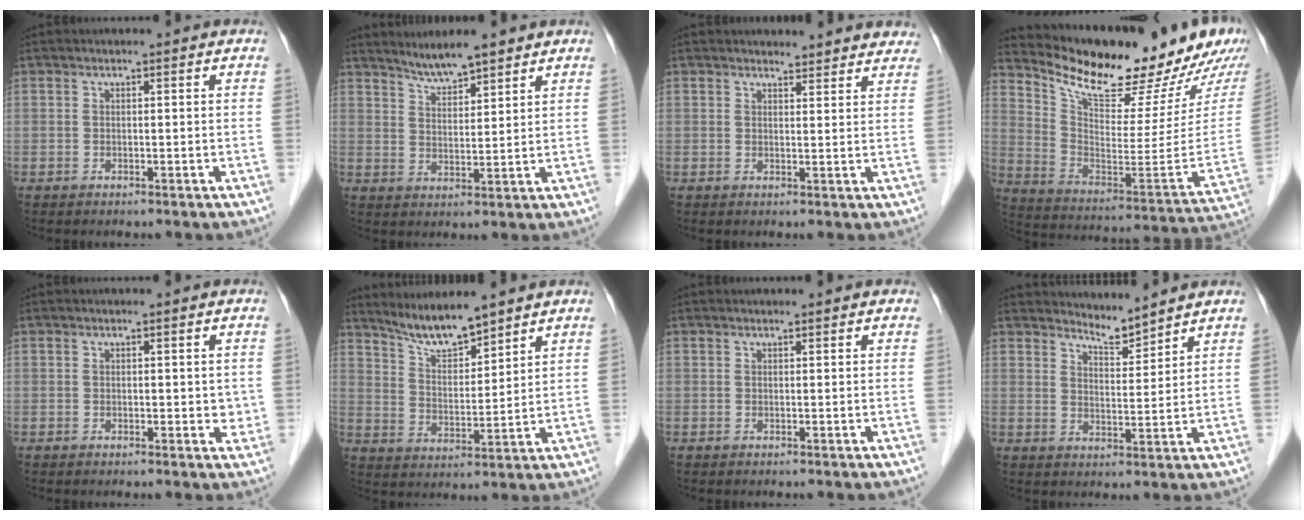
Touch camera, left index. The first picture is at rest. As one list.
[{"total": 5.8, "force": [5.2, 0.6, 2.6], "torque": [-0.054, 0.008, 0.098]}, {"total": 6.0, "force": [5.7, 1.5, 0.4], "torque": [0.009, -0.002, 0.047]}, {"total": 22.2, "force": [19.1, 3.8, 10.8], "torque": [-0.178, -0.059, 0.283]}, {"total": 1.9, "force": [0.5, 1.3, 1.3], "torque": [-0.006, -0.002, 0.005]}, {"total": 7.7, "force": [7.1, 0.4, 2.9], "torque": [-0.066, 0.000, 0.141]}, {"total": 1.4, "force": [1.3, 0.3, 0.3], "torque": [-0.014, 0.011, 0.015]}, {"total": 4.1, "force": [4.1, -0.2, 0.0], "torque": [-0.006, -0.009, 0.072]}]